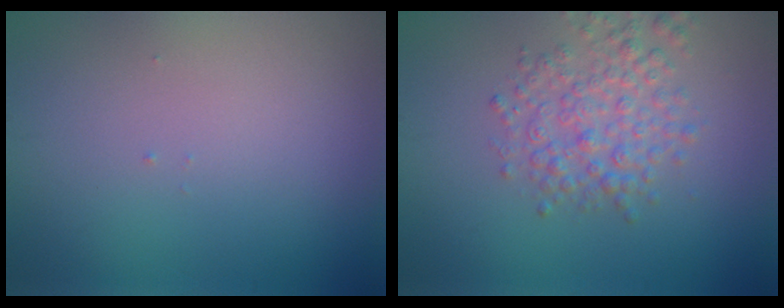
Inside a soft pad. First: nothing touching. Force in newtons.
{"total": 3.6, "press": 3.6, "slide": 0.1}